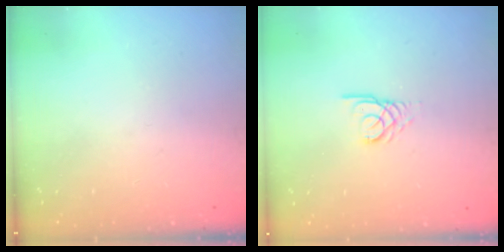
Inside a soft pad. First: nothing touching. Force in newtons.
{"total": 2.4, "press": 2.4, "slide": 0.1}